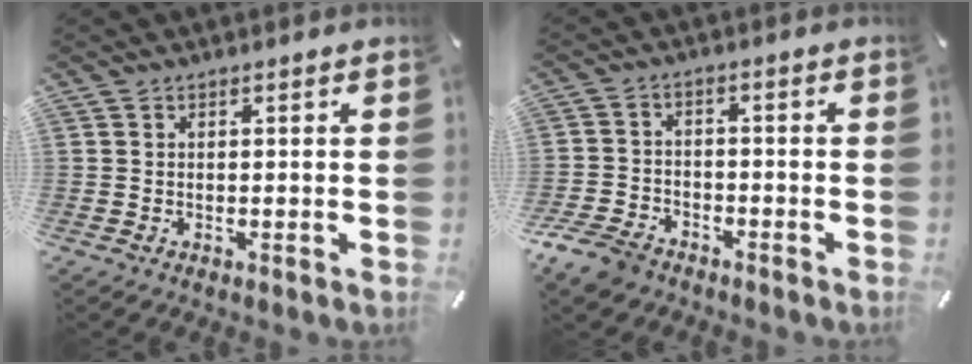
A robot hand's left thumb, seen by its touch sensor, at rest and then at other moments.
{"total": 7.2, "force": [-5.6, 3.7, 2.6], "torque": [-0.062, 0.023, -0.110]}